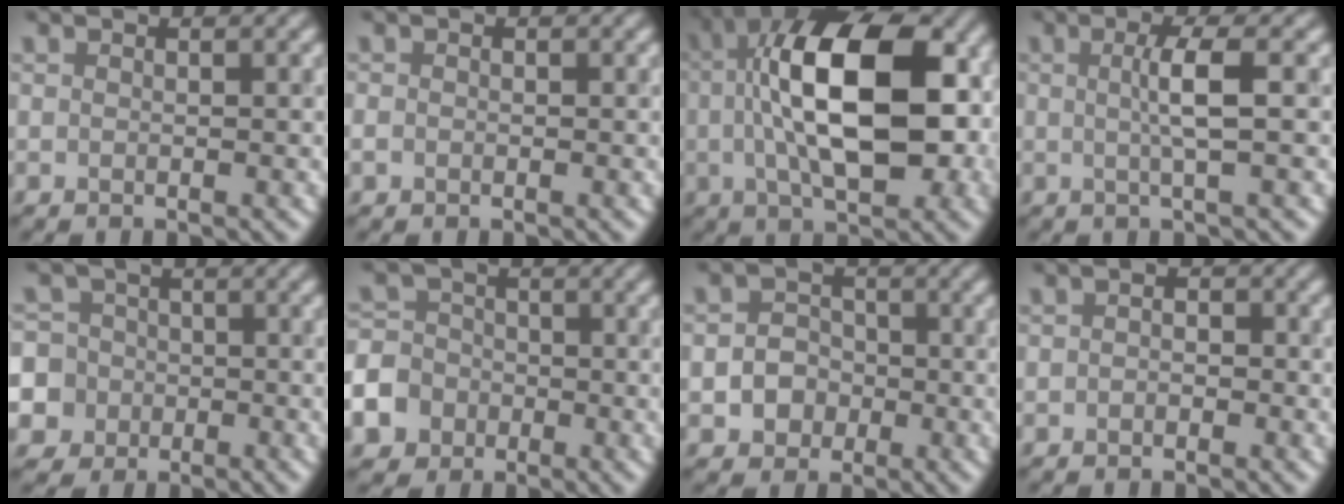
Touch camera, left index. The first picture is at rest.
{"total": 0.8, "force": [-0.3, 0.7, 0.3], "torque": [-0.004, -0.004, -0.007]}
{"total": 13.0, "force": [0.6, 5.6, 11.7], "torque": [-0.175, 0.018, 0.002]}
{"total": 3.1, "force": [0.2, 0.5, 3.0], "torque": [-0.054, 0.003, -0.001]}
{"total": 8.9, "force": [-3.1, 8.1, 1.9], "torque": [-0.055, -0.005, -0.092]}
{"total": 9.4, "force": [-4.7, 7.8, 2.2], "torque": [-0.063, -0.028, -0.104]}
{"total": 3.2, "force": [-0.9, 2.8, 1.3], "torque": [-0.001, 0.001, -0.024]}
{"total": 1.2, "force": [-0.4, 0.9, 0.6], "torque": [-0.011, -0.002, -0.012]}